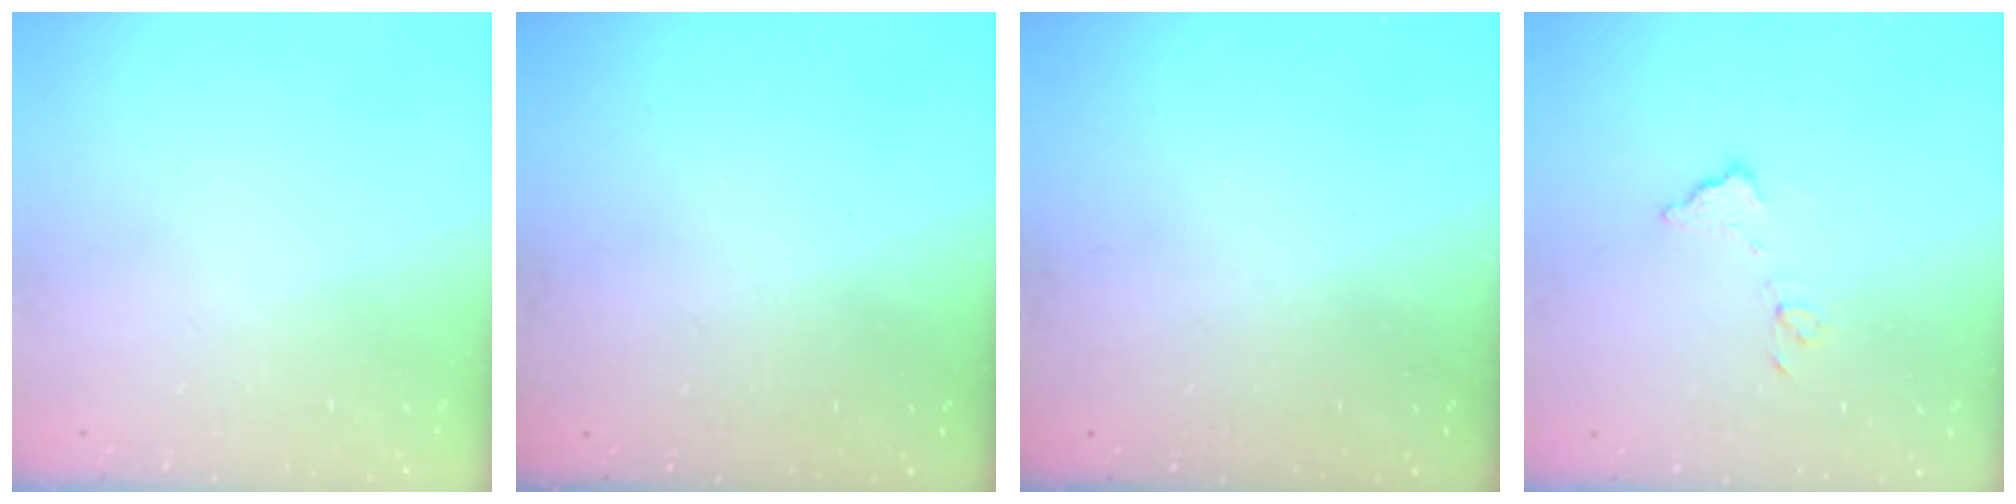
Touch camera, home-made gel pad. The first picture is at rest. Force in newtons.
{"total": 3.2, "press": 3.2, "slide": 0.2}
{"total": 2.9, "press": 2.9, "slide": 0.2}
{"total": 6.8, "press": 6.8, "slide": 0.1}